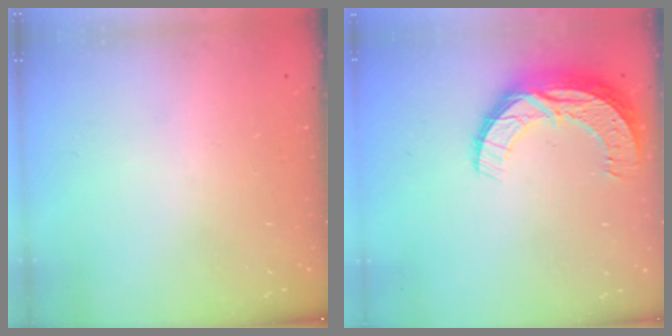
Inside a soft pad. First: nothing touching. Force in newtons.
{"total": 12.5, "press": 12.5, "slide": 0.7}